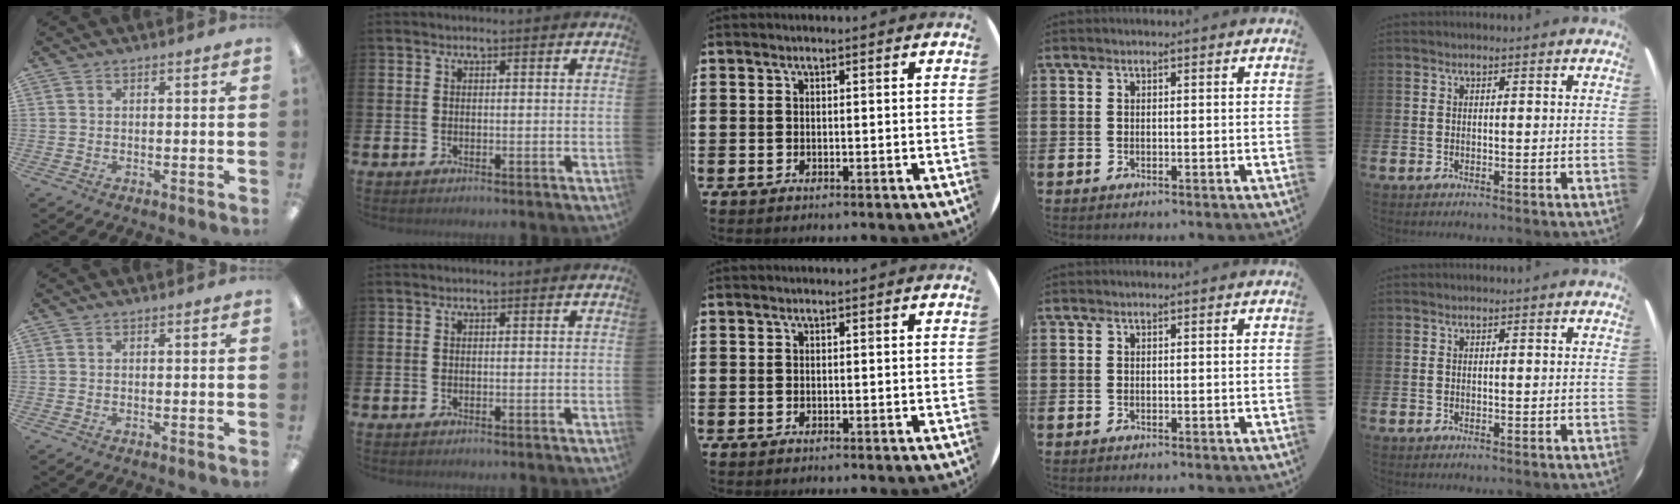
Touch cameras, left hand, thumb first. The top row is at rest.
{}